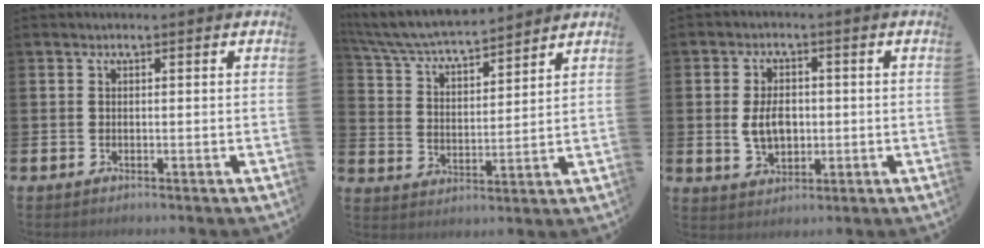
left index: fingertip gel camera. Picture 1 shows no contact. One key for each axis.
{"total": 6.1, "fx": 5.9, "fy": 0.8, "fz": 1.6, "tx": -0.063, "ty": -0.042, "tz": 0.100}
{"total": 4.9, "fx": 0.1, "fy": 3.3, "fz": 3.6, "tx": -0.055, "ty": 0.004, "tz": -0.005}